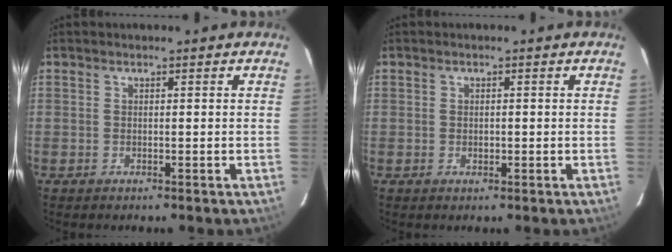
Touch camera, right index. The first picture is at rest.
{"total": 0.8, "force": [-0.1, 0.6, 0.5], "torque": [-0.009, 0.001, -0.001]}